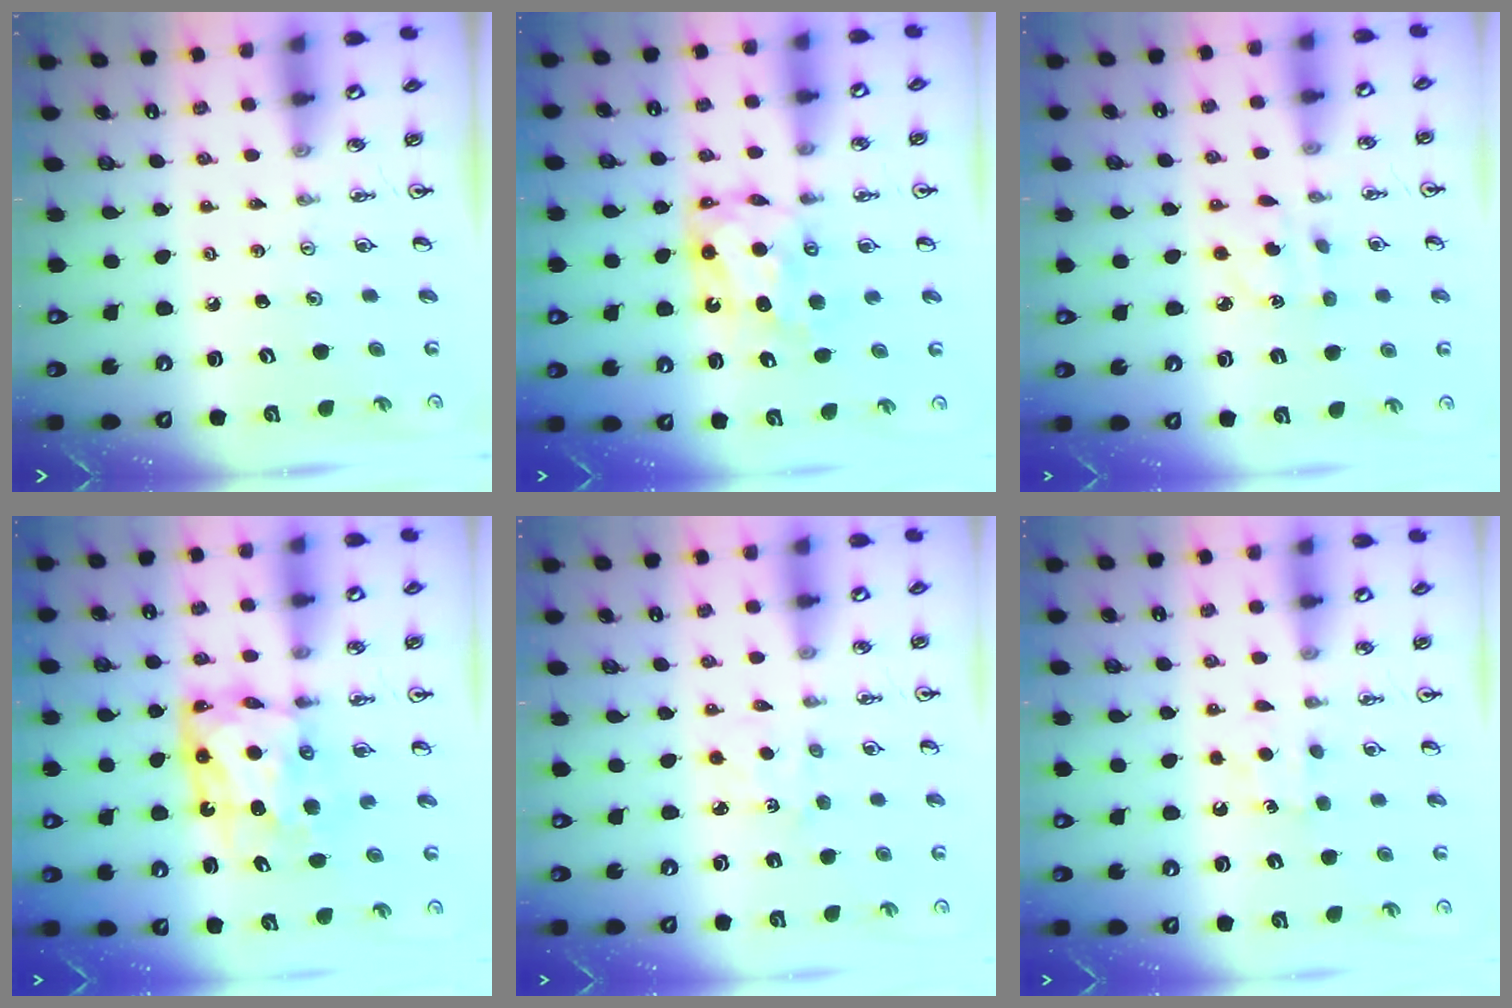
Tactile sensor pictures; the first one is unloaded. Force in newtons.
{"total": 6.6, "press": 6.6, "slide": 0.4}
{"total": 3.4, "press": 3.3, "slide": 0.7}
{"total": 8.9, "press": 8.8, "slide": 1.1}
{"total": 3.2, "press": 3.2, "slide": 0.4}
{"total": 5.7, "press": 5.6, "slide": 0.7}